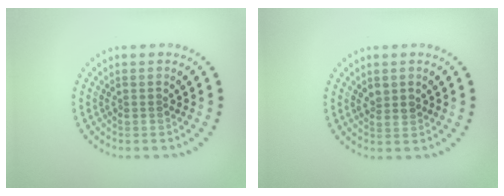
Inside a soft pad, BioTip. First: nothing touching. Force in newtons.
{"total": 1.5, "press": 1.4, "slide": 0.6}